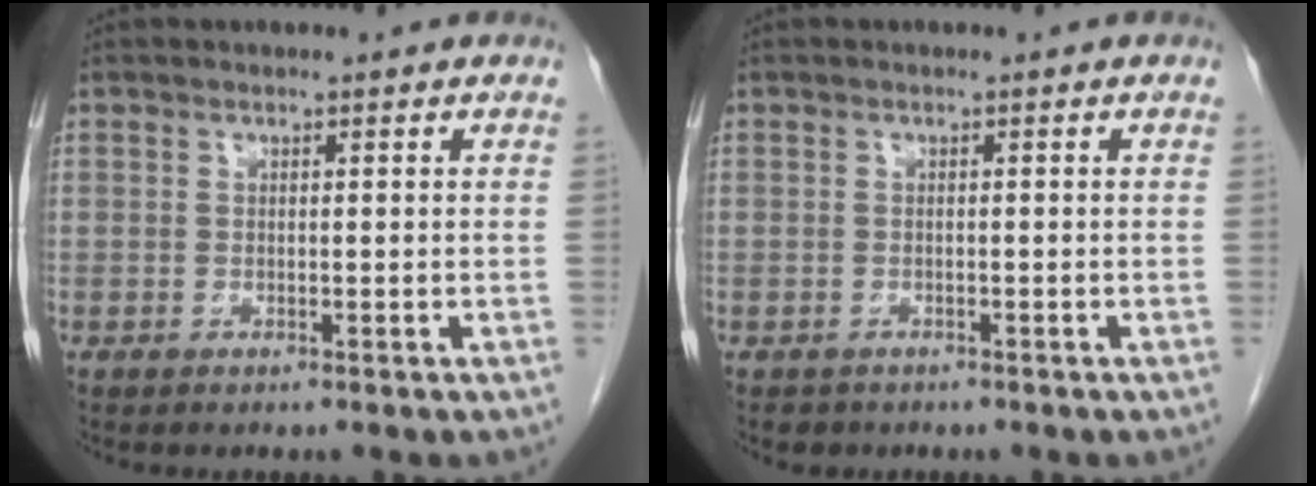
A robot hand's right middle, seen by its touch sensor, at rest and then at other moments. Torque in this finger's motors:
{"motor_torque": [-0.09, 0.10, -0.09, 0.00]}